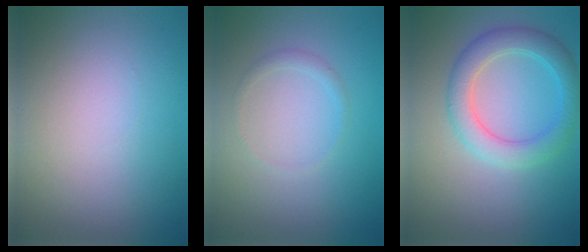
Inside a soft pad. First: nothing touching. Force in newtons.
{"total": 0.9, "press": 0.8, "slide": 0.1}
{"total": 4.2, "press": 4.2, "slide": 0.1}